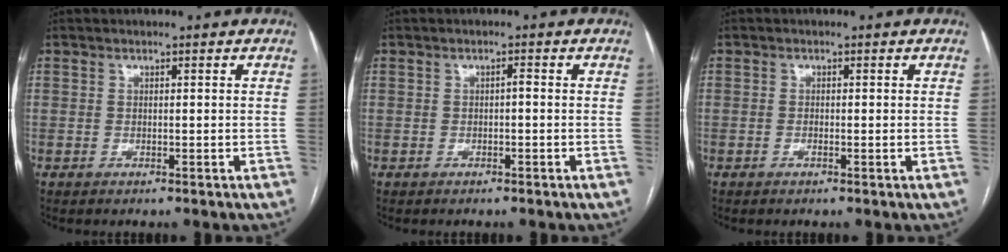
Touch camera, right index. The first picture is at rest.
{"total": 0.7, "force": [-0.2, 0.1, 0.7], "torque": [-0.010, 0.003, -0.003]}
{"total": 1.0, "force": [-0.3, 0.1, 0.9], "torque": [-0.016, 0.000, -0.003]}